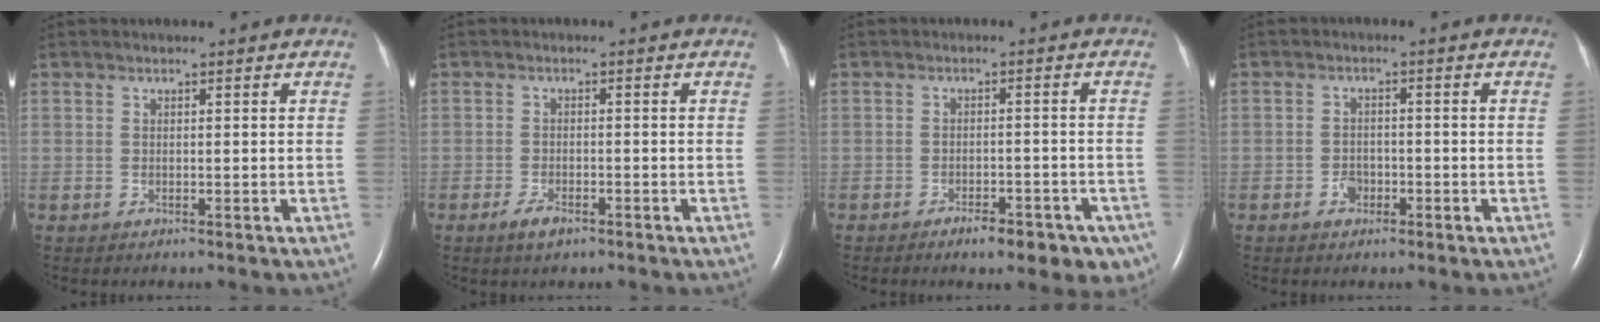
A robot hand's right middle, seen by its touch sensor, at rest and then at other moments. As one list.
[{"total": 2.7, "force": [-1.8, 1.0, 1.8], "torque": [-0.043, -0.003, -0.030]}, {"total": 7.3, "force": [-5.0, 2.9, 4.5], "torque": [-0.043, 0.005, -0.066]}, {"total": 2.3, "force": [-1.2, 1.6, 1.1], "torque": [-0.019, 0.005, -0.020]}]